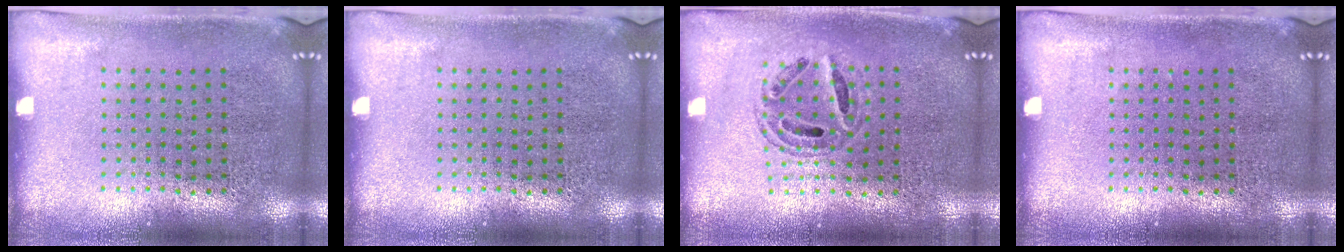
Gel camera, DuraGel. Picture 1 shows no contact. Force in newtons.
{"total": 0.0}
{"total": 0.7, "press": 0.7, "slide": 0.2}
{"total": 0.0}